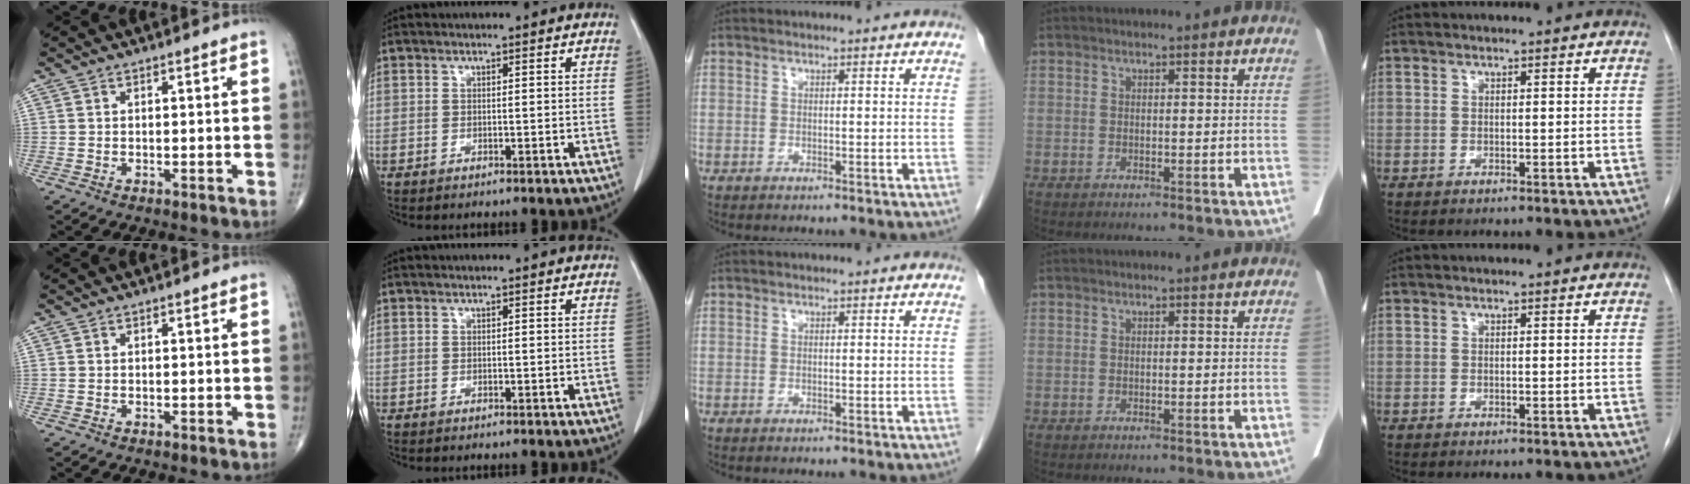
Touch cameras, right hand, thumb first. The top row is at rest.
{}